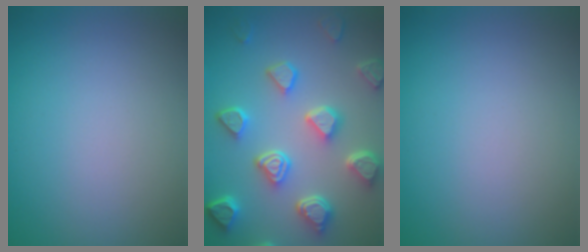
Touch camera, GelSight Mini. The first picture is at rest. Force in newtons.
{"total": 6.8, "press": 5.4, "slide": 4.2}
{"total": 0.0}